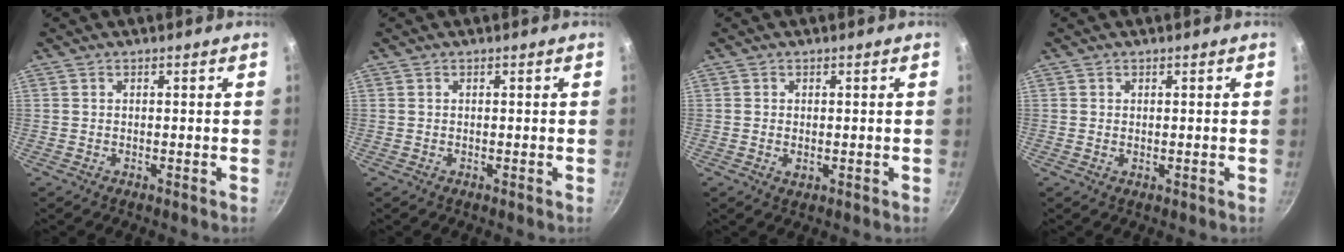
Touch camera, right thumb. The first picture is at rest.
{"total": 0.0}
{"total": 1.7, "force": [-0.1, 1.2, 1.2], "torque": [-0.020, -0.003, -0.001]}
{"total": 0.5, "force": [0.2, 0.4, 0.3], "torque": [-0.003, -0.003, 0.002]}